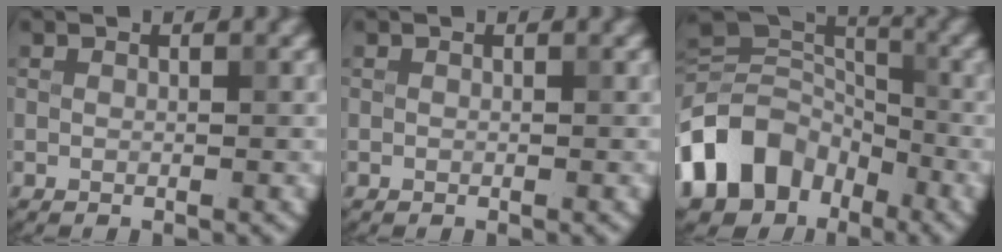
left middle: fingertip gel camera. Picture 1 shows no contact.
{"total": 0.0}
{"total": 10.5, "force": [-4.6, 7.9, 5.1], "torque": [-0.098, 0.001, -0.098]}